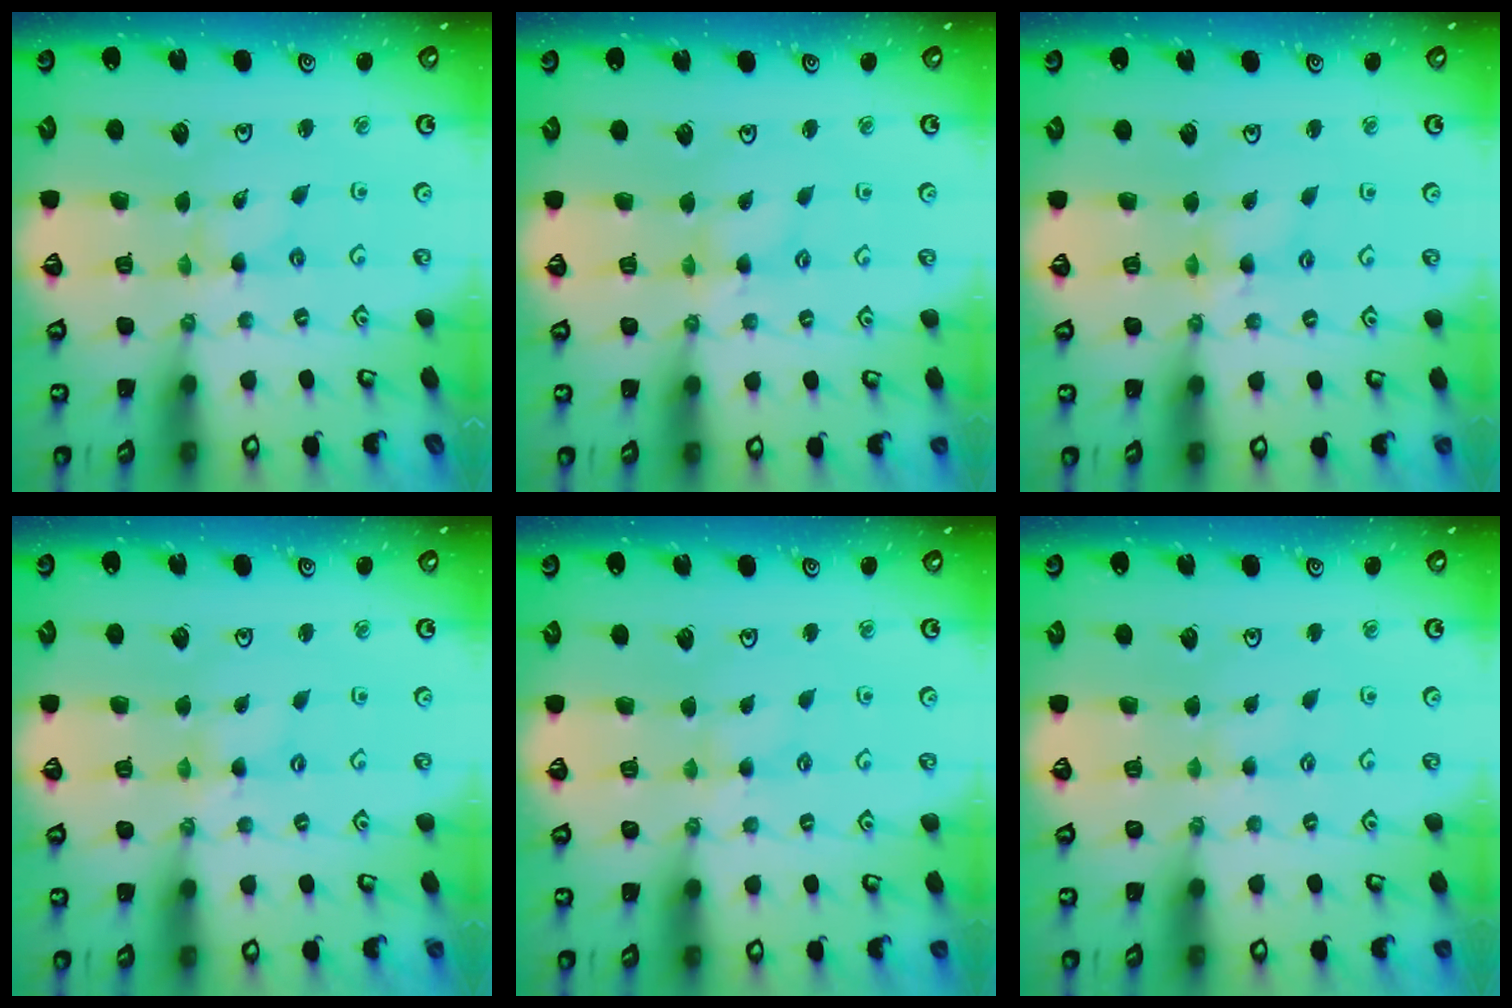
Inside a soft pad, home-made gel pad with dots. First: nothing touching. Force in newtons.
{"total": 2.4, "press": 2.3, "slide": 0.4}
{"total": 2.9, "press": 2.9, "slide": 0.3}
{"total": 0.9, "press": 0.9, "slide": 0.2}
{"total": 2.0, "press": 1.9, "slide": 0.3}
{"total": 1.7, "press": 1.7, "slide": 0.4}